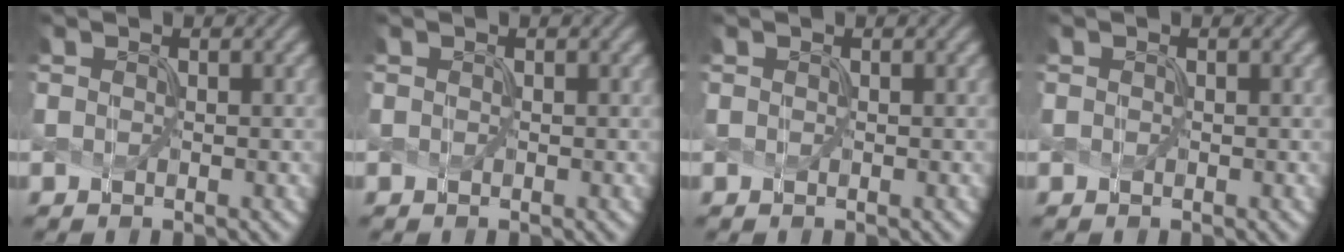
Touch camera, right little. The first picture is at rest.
{"total": 0.8, "force": [-0.4, -0.3, -0.6], "torque": [0.006, 0.000, 0.002]}
{"total": 0.0}
{"total": 1.1, "force": [-0.5, -0.5, -0.8], "torque": [0.007, 0.002, 0.003]}